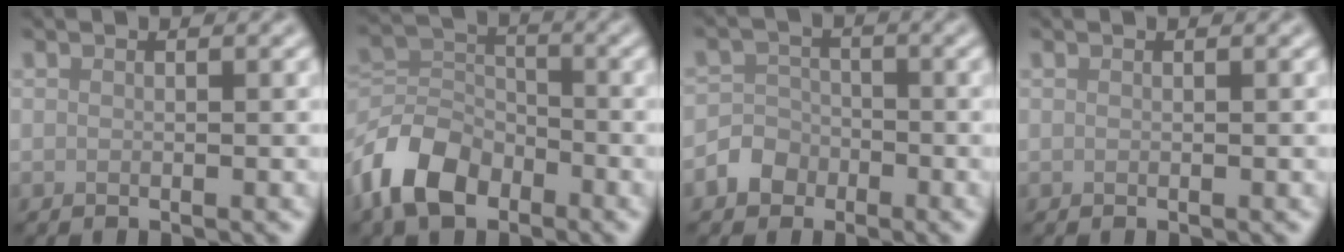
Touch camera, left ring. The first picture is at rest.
{"total": 7.4, "force": [-4.4, 4.5, 4.0], "torque": [-0.082, 0.002, -0.101]}
{"total": 2.8, "force": [-1.5, 2.3, 0.5], "torque": [-0.003, 0.007, -0.038]}
{"total": 0.0}